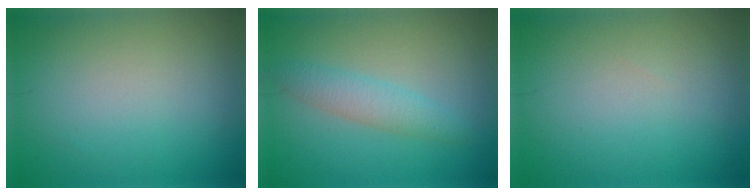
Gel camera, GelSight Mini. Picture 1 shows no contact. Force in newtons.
{"total": 2.5, "press": 2.5, "slide": 0.1}
{"total": 0.0}